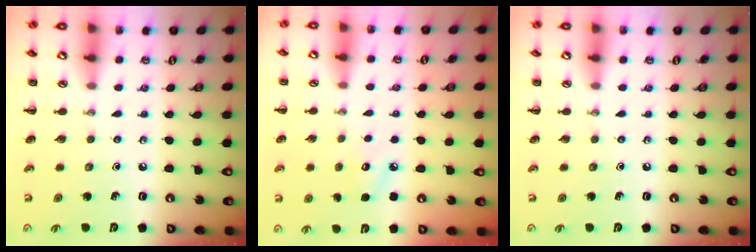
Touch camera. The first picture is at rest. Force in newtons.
{"total": 6.3, "press": 6.1, "slide": 1.7}
{"total": 0.0}